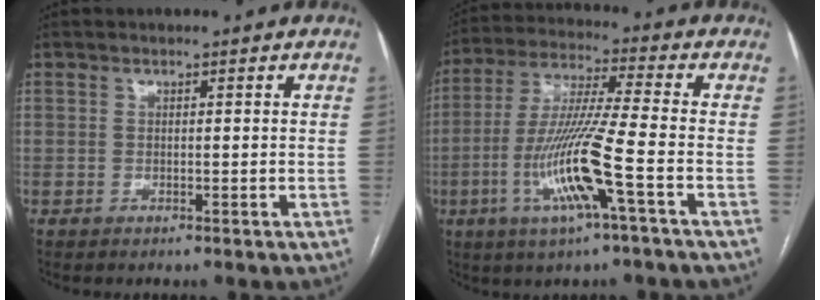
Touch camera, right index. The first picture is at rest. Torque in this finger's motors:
{"motor_torque": [1.27, -0.87, 0.37, 0.21]}